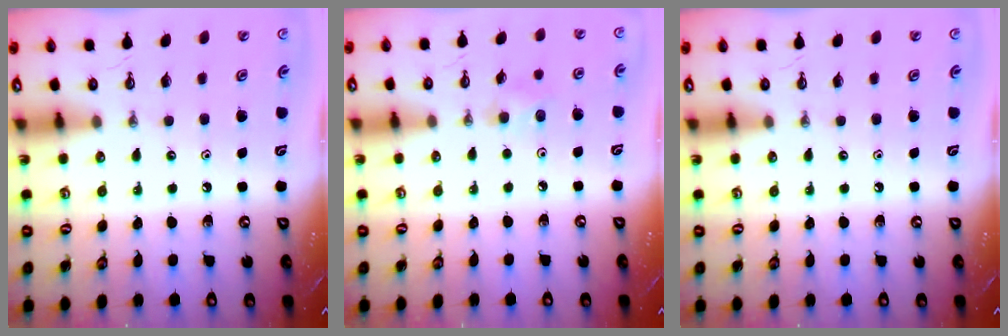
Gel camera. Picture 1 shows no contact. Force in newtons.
{"total": 5.6, "press": 5.2, "slide": 1.9}
{"total": 0.0}